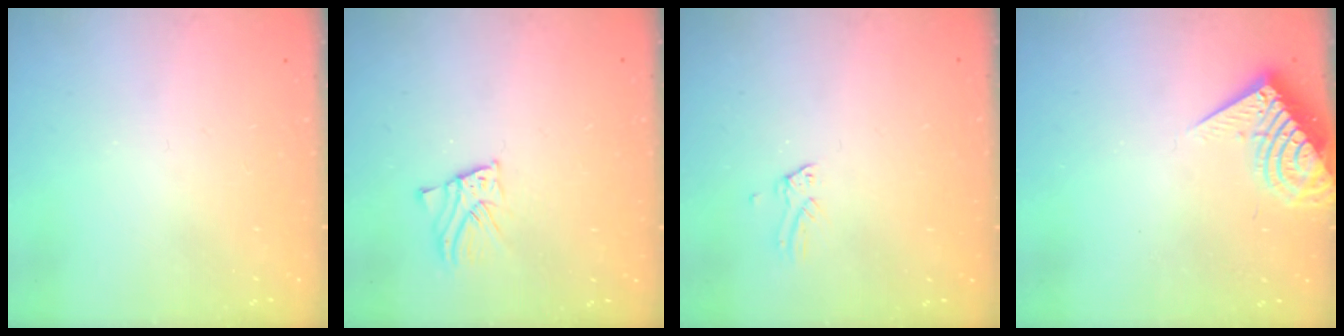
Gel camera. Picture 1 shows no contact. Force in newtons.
{"total": 2.5, "press": 2.5, "slide": 0.2}
{"total": 0.0}
{"total": 8.6, "press": 8.5, "slide": 0.7}